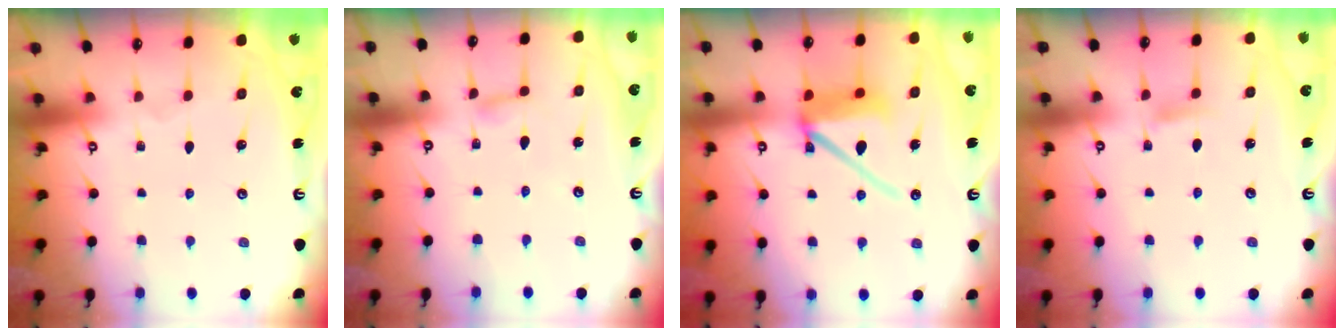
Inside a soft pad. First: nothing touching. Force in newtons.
{"total": 3.0, "press": 3.0, "slide": 0.3}
{"total": 10.6, "press": 10.5, "slide": 1.6}
{"total": 4.4, "press": 4.3, "slide": 0.6}